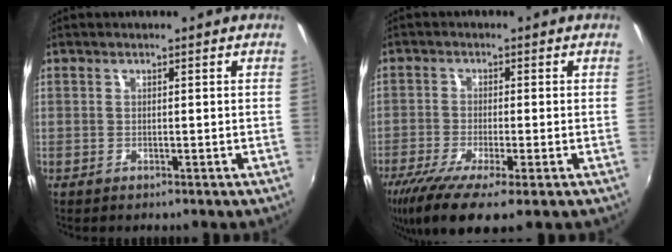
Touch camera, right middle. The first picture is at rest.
{"total": 10.0, "force": [-6.1, 1.5, 7.8], "torque": [-0.169, -0.043, -0.108]}